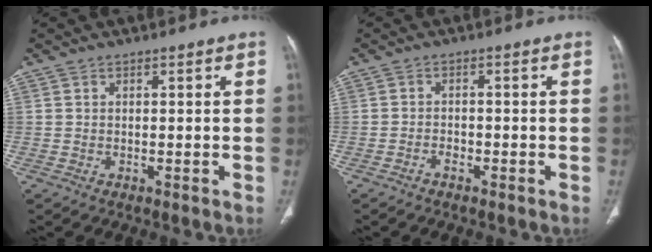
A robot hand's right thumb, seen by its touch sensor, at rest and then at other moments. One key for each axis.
{"total": 1.5, "fx": -1.1, "fy": 0.7, "fz": 0.7, "tx": -0.014, "ty": 0.009, "tz": -0.021}